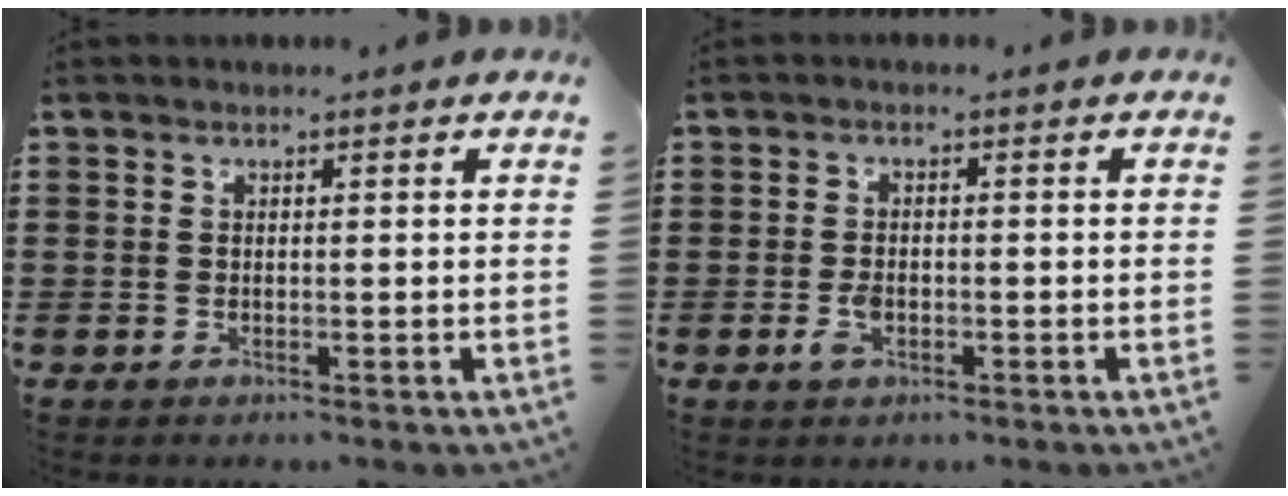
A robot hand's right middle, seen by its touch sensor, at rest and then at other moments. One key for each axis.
{"total": 2.7, "fx": -1.1, "fy": 1.4, "fz": 2.1, "tx": -0.054, "ty": -0.004, "tz": -0.023}